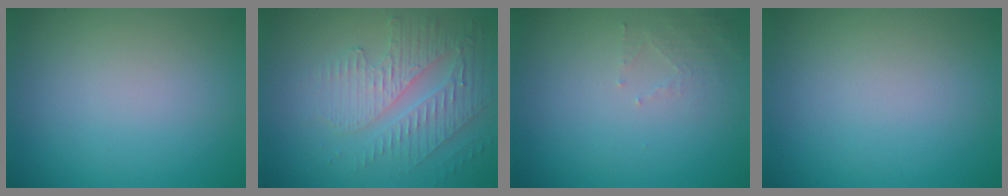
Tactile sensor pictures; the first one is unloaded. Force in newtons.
{"total": 4.0, "press": 3.4, "slide": 2.0}
{"total": 1.4, "press": 1.3, "slide": 0.3}
{"total": 0.0}